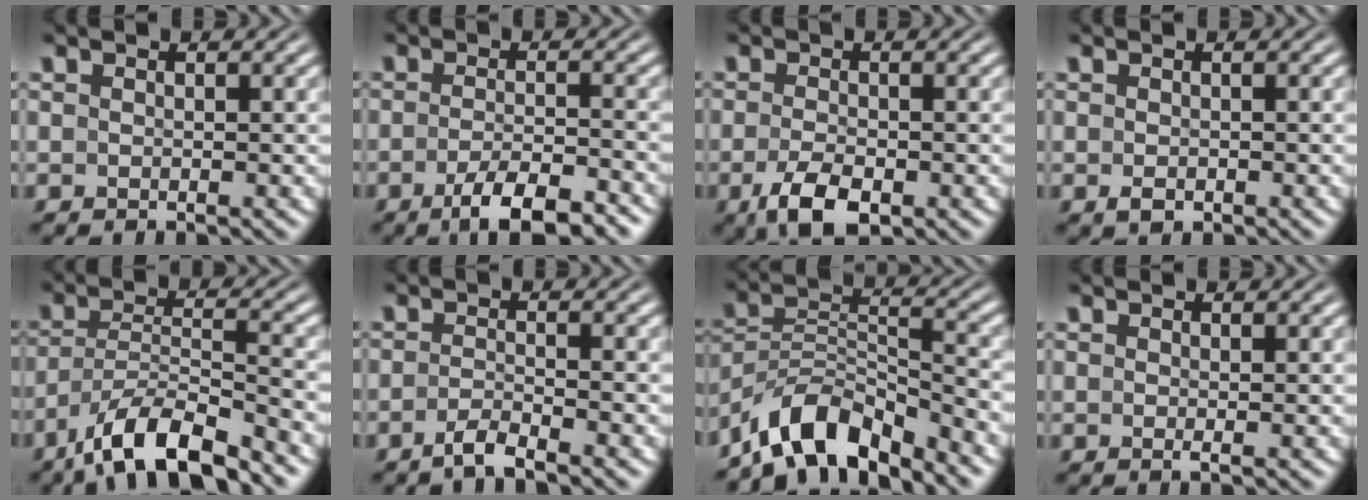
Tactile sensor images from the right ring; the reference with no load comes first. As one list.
[{"total": 5.3, "force": [-3.9, 0.9, 3.5], "torque": [-0.053, -0.010, -0.058]}, {"total": 4.3, "force": [-2.7, 1.7, 2.9], "torque": [-0.054, -0.017, -0.036]}, {"total": 1.0, "force": [-0.8, 0.3, 0.6], "torque": [-0.010, -0.010, -0.004]}, {"total": 6.7, "force": [-4.5, 2.5, 4.2], "torque": [-0.075, -0.022, -0.064]}, {"total": 2.4, "force": [-2.1, -0.3, 1.1], "torque": [-0.018, -0.002, -0.037]}, {"total": 8.0, "force": [-5.4, 4.1, 4.2], "torque": [-0.085, -0.030, -0.077]}, {"total": 0.5, "force": [0.0, -0.3, 0.5], "torque": [-0.009, -0.002, 0.000]}]